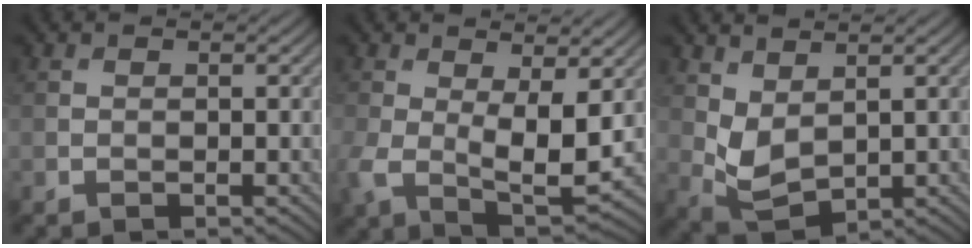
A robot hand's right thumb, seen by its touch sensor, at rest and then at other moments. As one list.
[{"total": 8.2, "force": [0.4, 4.2, 7.1], "torque": [-0.157, -0.022, 0.014]}, {"total": 4.7, "force": [1.8, 2.7, 3.4], "torque": [-0.089, -0.007, 0.042]}]